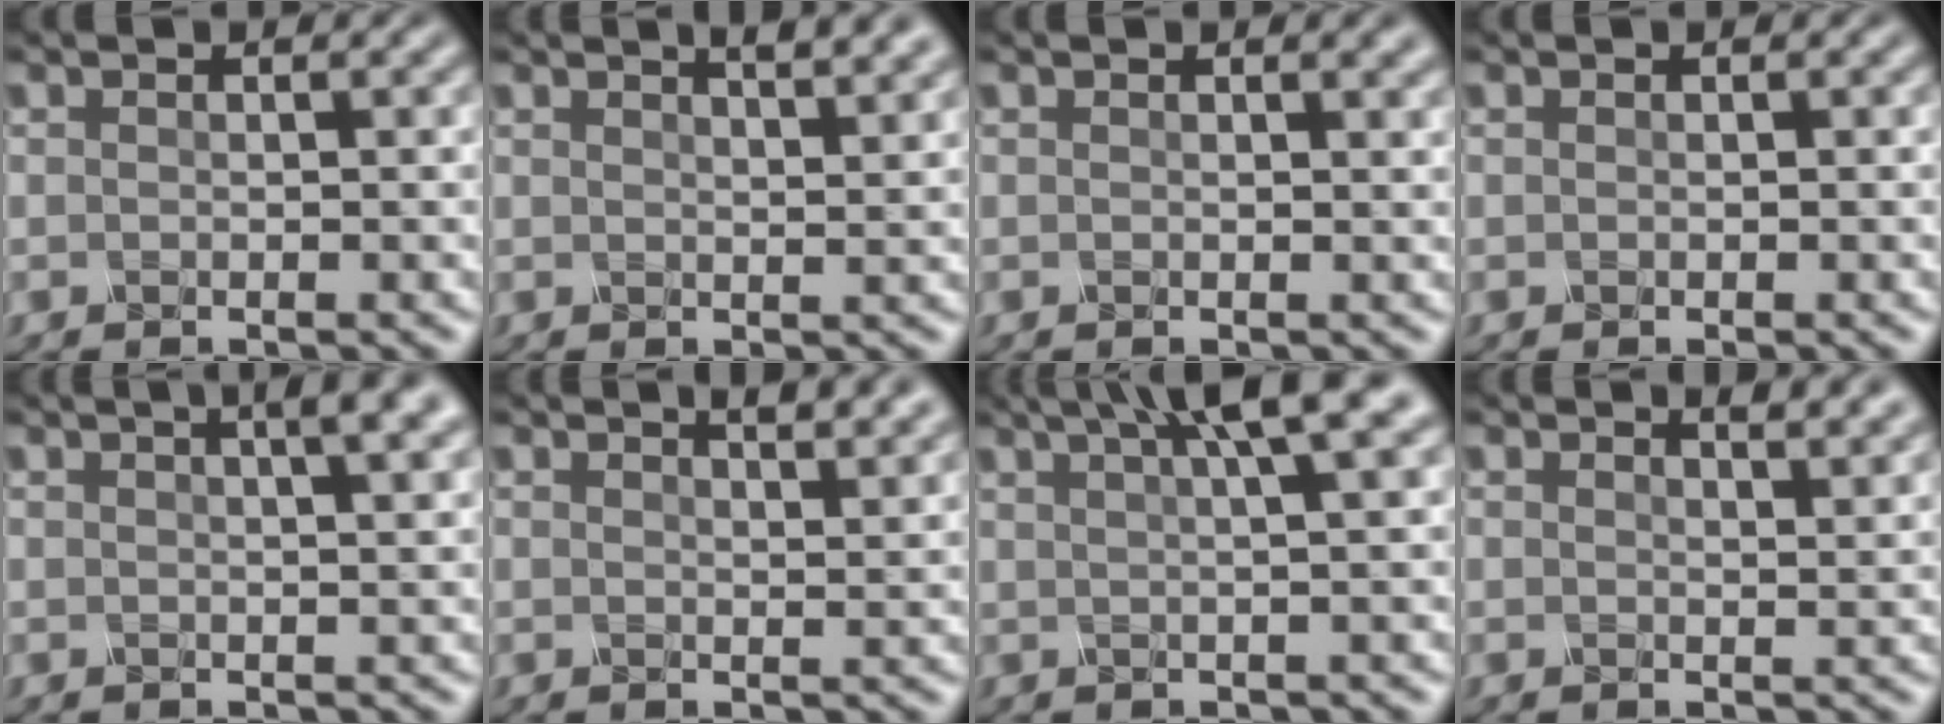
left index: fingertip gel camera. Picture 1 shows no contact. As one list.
[{"total": 4.4, "force": [3.1, 1.6, 2.7], "torque": [-0.008, 0.024, 0.011]}, {"total": 1.5, "force": [1.1, 0.5, 0.9], "torque": [-0.006, 0.001, 0.015]}, {"total": 0.0}, {"total": 5.4, "force": [2.9, 1.9, 4.1], "torque": [-0.030, 0.026, 0.007]}, {"total": 3.9, "force": [2.9, 1.4, 2.3], "torque": [-0.009, 0.018, 0.013]}, {"total": 6.1, "force": [3.3, 1.1, 5.0], "torque": [-0.050, 0.023, 0.039]}, {"total": 3.3, "force": [2.6, 1.1, 1.8], "torque": [-0.009, 0.016, 0.015]}]